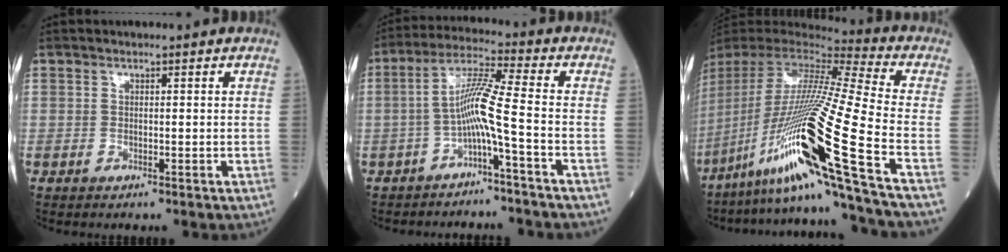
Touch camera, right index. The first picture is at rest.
{"total": 7.0, "force": [-2.4, -1.0, 6.5], "torque": [-0.127, 0.022, -0.047]}
{"total": 29.0, "force": [-12.9, -1.1, 25.9], "torque": [-0.487, -0.046, -0.237]}